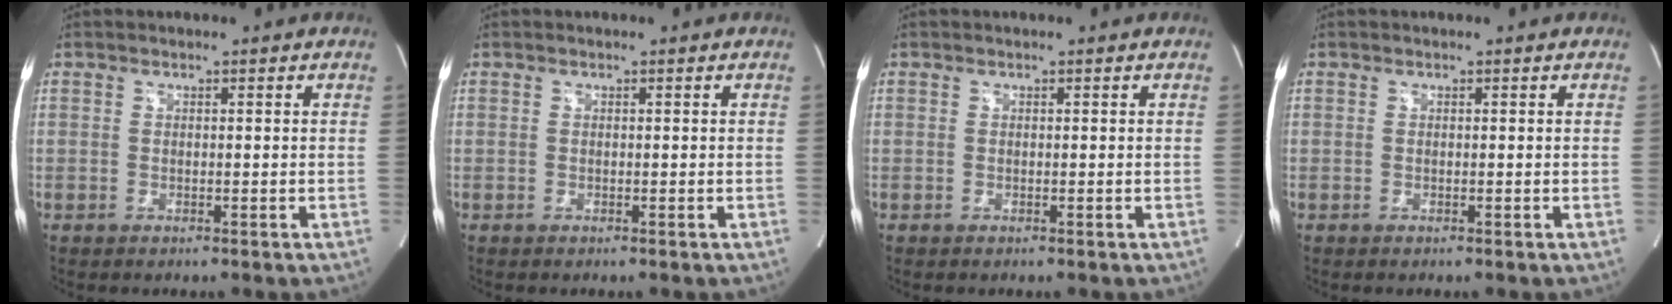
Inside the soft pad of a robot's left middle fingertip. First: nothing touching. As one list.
[{"total": 0.0}, {"total": 0.0}, {"total": 0.0}]